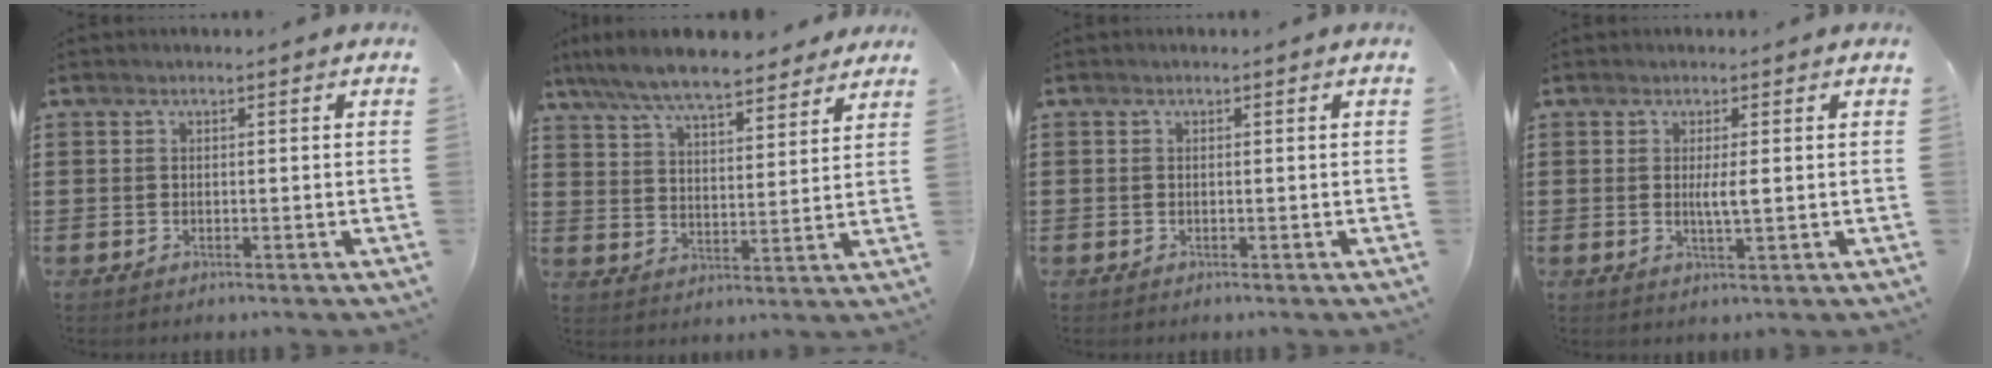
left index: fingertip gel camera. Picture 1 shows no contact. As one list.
[{"total": 8.1, "force": [7.4, 1.2, 3.1], "torque": [-0.089, -0.027, 0.134]}, {"total": 0.6, "force": [-0.1, 0.6, 0.0], "torque": [-0.002, 0.004, -0.004]}, {"total": 2.5, "force": [0.2, 0.3, 2.4], "torque": [-0.048, -0.004, 0.003]}]